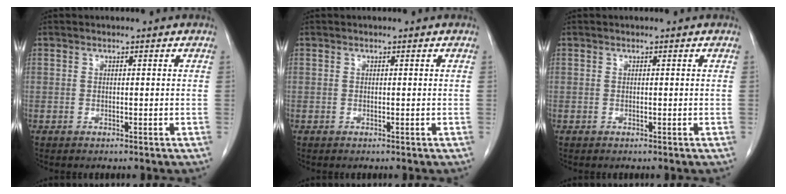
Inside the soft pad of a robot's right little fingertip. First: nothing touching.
{"total": 0.0}
{"total": 0.0}